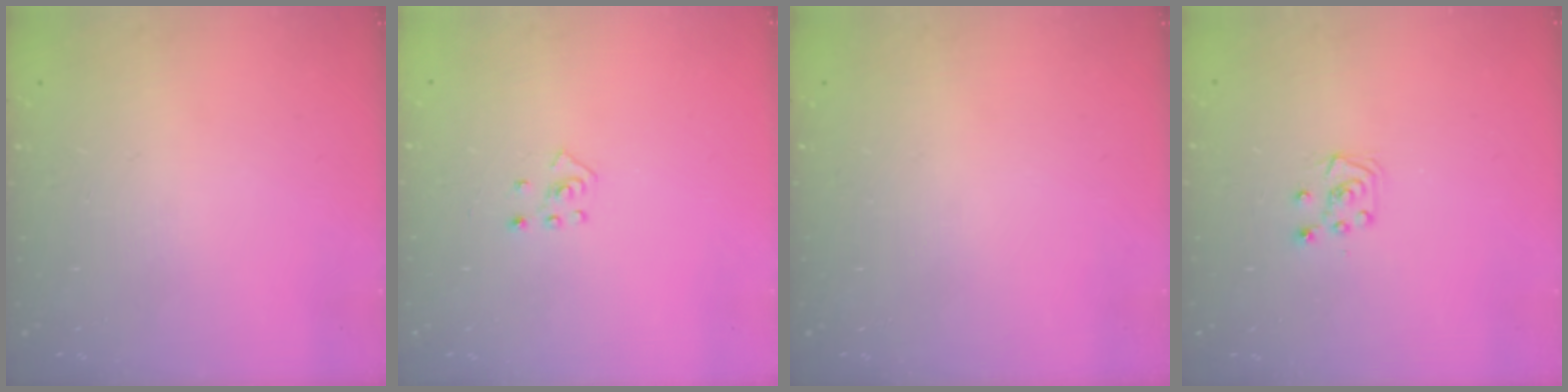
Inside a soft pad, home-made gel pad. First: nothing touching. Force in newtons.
{"total": 3.6, "press": 3.6, "slide": 0.6}
{"total": 0.0}
{"total": 5.8, "press": 5.7, "slide": 0.6}